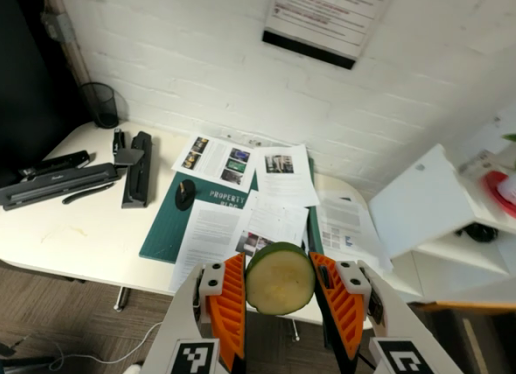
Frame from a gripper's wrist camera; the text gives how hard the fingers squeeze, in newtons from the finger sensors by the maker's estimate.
{"total": 9.9, "left": 10.2, "right": 9.6}